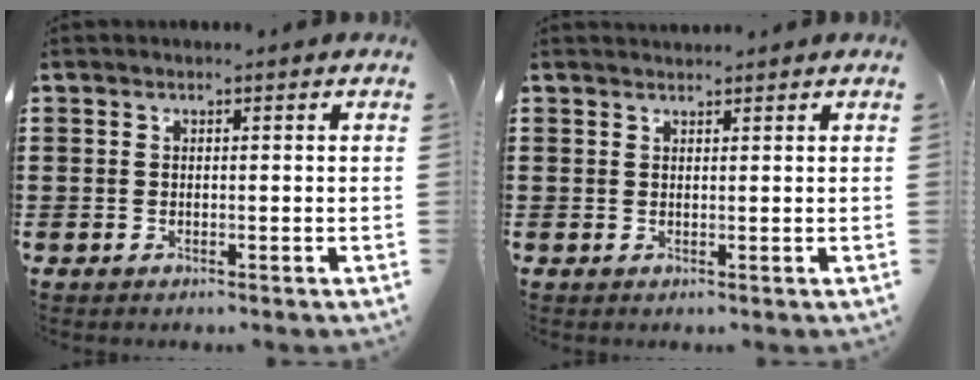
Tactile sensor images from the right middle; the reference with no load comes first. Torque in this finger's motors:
{"motor_torque": [-0.04, -0.03, -0.06, -0.02]}